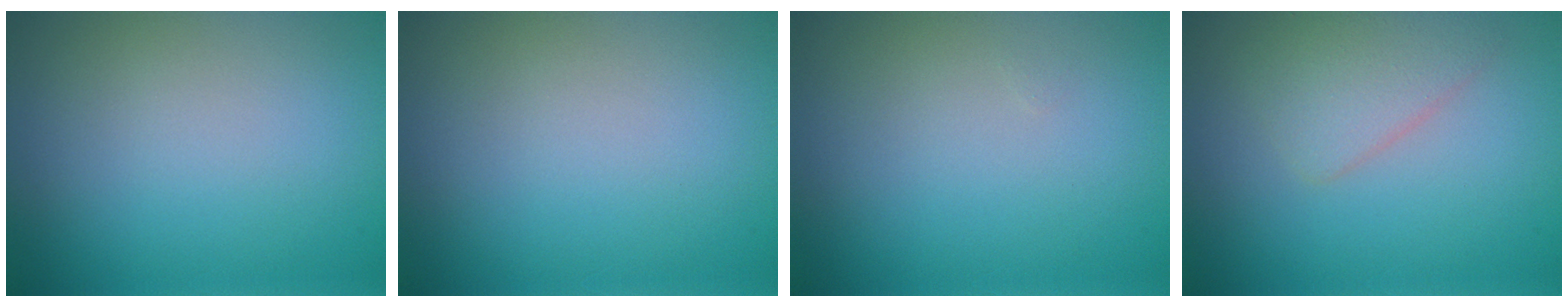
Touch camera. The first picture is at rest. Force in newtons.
{"total": 0.0}
{"total": 0.0}
{"total": 2.6, "press": 2.6, "slide": 0.1}